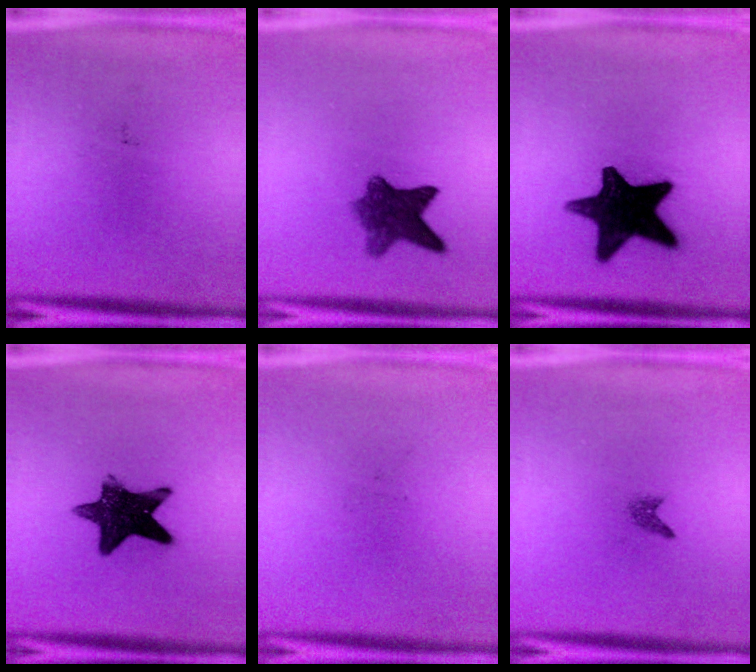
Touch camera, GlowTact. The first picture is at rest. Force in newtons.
{"total": 7.1}
{"total": 16.9}
{"total": 13.1}
{"total": 0.0}
{"total": 0.9}